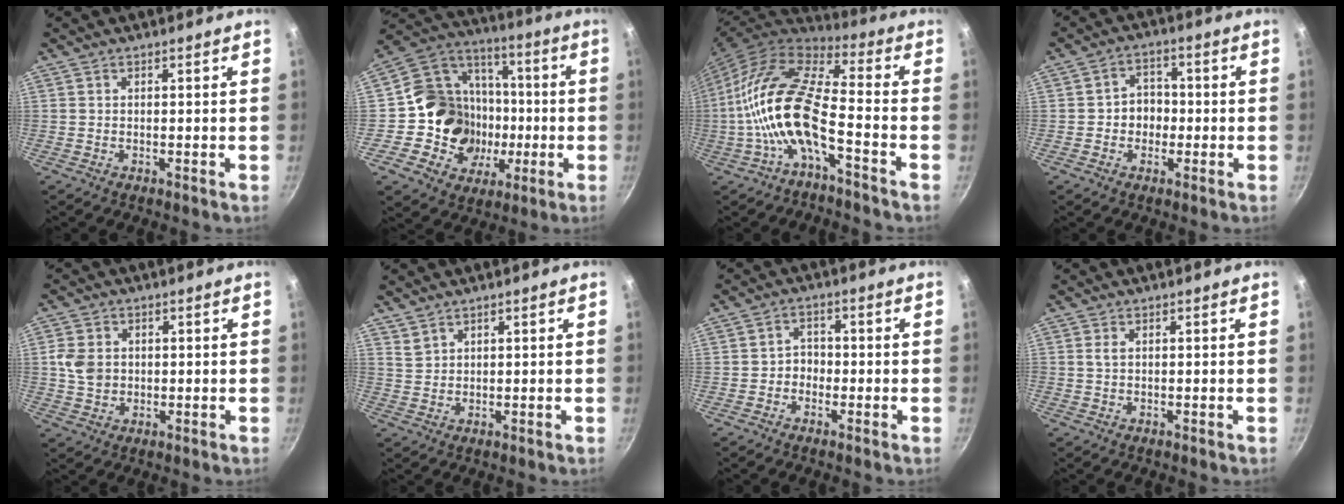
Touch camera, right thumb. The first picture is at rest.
{"total": 19.1, "force": [-2.6, 17.4, 7.5], "torque": [-0.090, 0.030, -0.040]}
{"total": 16.5, "force": [-4.8, 6.1, 14.5], "torque": [-0.285, 0.047, -0.106]}
{"total": 5.4, "force": [-0.8, 4.7, 2.7], "torque": [-0.003, 0.015, -0.017]}
{"total": 5.7, "force": [0.6, 4.7, 3.2], "torque": [-0.051, 0.001, 0.008]}
{"total": 2.0, "force": [1.7, 0.8, 0.4], "torque": [-0.002, -0.001, 0.040]}
{"total": 3.0, "force": [-1.0, 2.5, 1.3], "torque": [0.002, 0.015, -0.022]}
{"total": 1.1, "force": [0.3, 0.5, 0.9], "torque": [-0.018, 0.001, 0.006]}